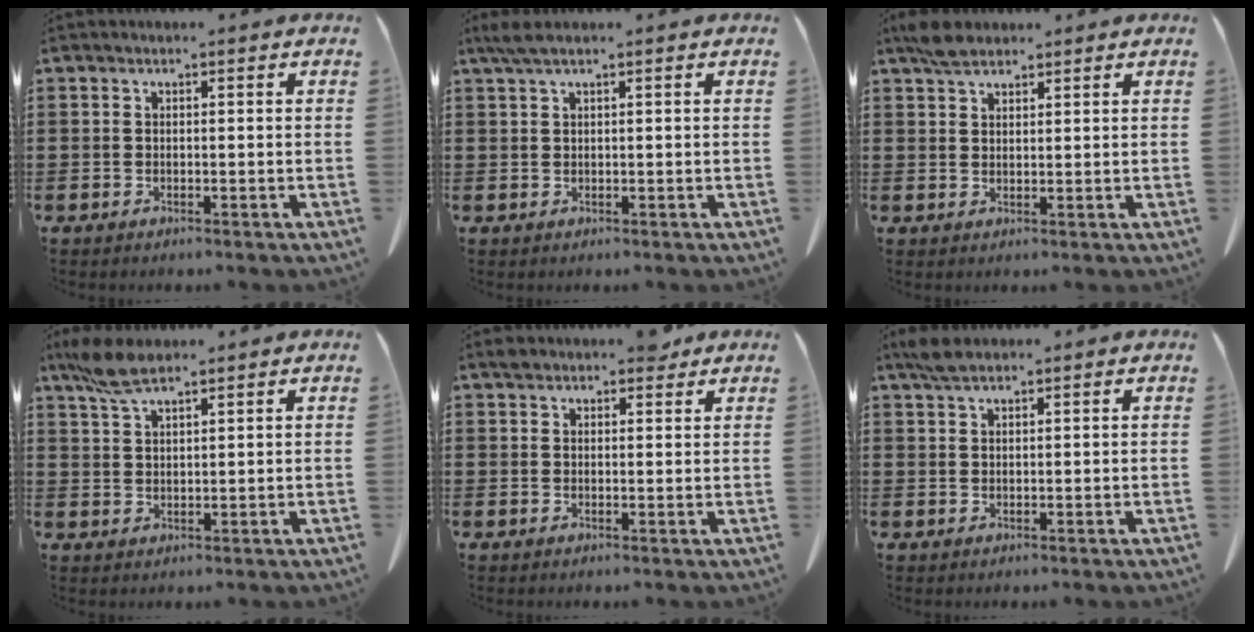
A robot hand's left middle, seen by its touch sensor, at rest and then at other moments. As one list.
[{"total": 1.9, "force": [1.2, 0.1, 1.4], "torque": [-0.030, -0.001, 0.023]}, {"total": 3.5, "force": [2.8, 1.3, 1.6], "torque": [-0.038, 0.005, 0.054]}, {"total": 5.9, "force": [4.2, 1.5, 3.8], "torque": [-0.085, 0.000, 0.078]}, {"total": 3.4, "force": [2.9, 1.3, 1.2], "torque": [-0.015, -0.001, 0.052]}, {"total": 2.7, "force": [2.2, 0.7, 1.5], "torque": [-0.035, 0.002, 0.040]}]